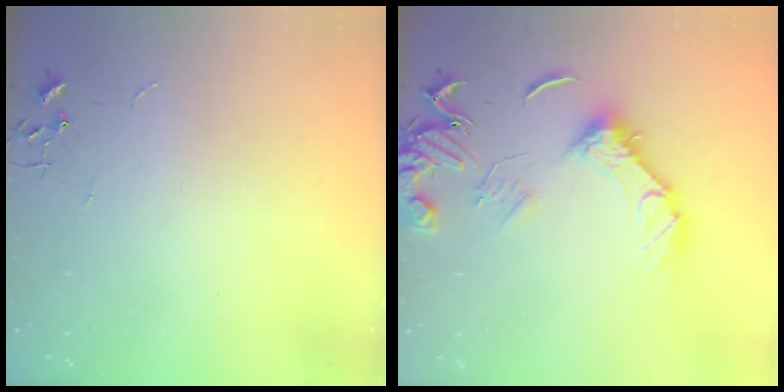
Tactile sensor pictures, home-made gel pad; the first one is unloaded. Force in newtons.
{"total": 15.0, "press": 15.0, "slide": 0.8}